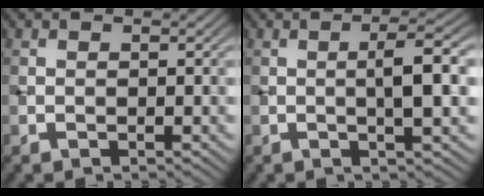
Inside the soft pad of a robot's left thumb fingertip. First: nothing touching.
{"total": 4.4, "force": [-0.2, 0.7, 4.3], "torque": [-0.071, 0.008, -0.008]}